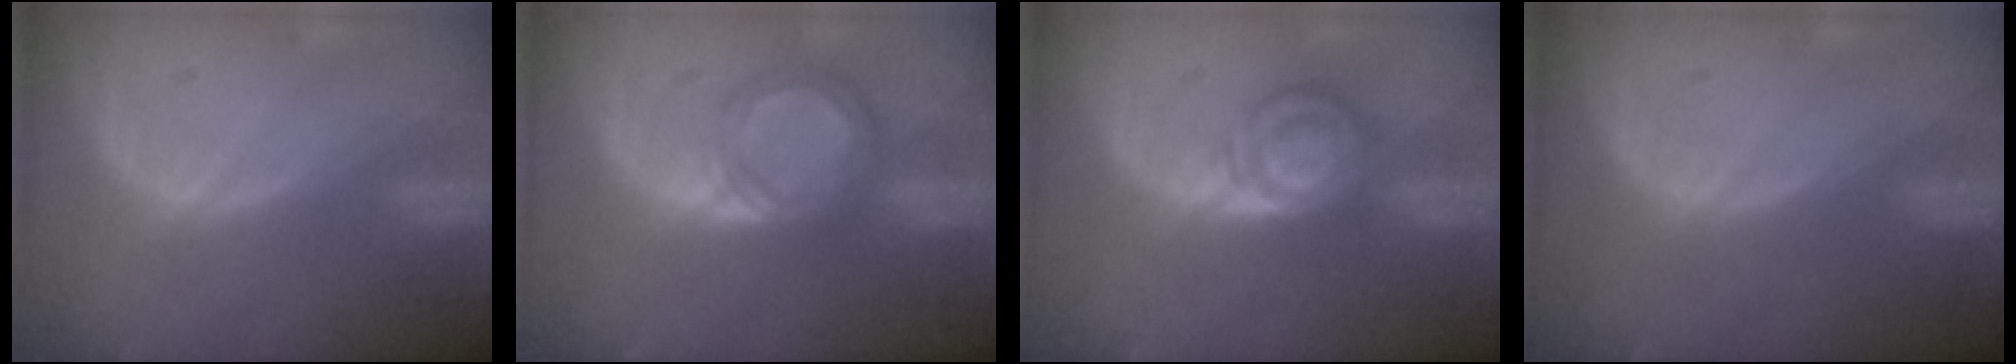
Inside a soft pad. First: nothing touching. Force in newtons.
{"total": 5.6, "press": 5.2, "slide": 1.9}
{"total": 6.0, "press": 5.8, "slide": 1.2}
{"total": 0.0}